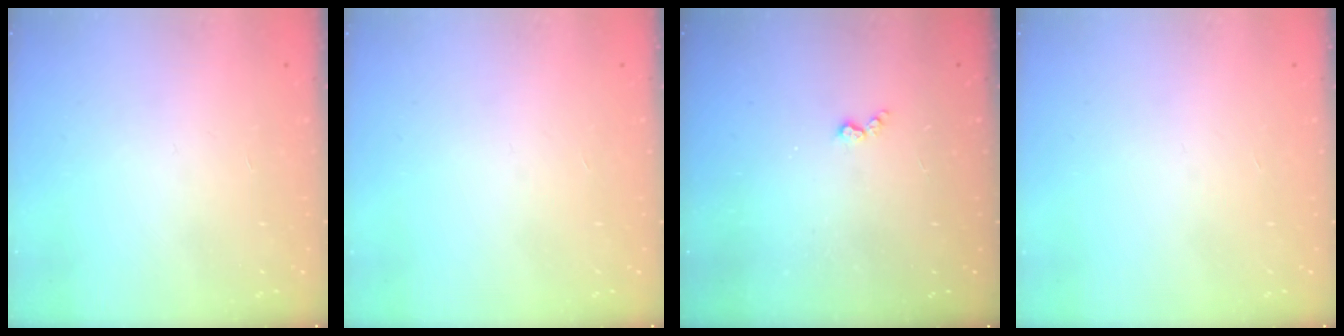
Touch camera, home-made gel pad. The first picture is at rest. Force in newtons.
{"total": 0.0}
{"total": 2.9, "press": 2.9, "slide": 0.5}
{"total": 0.0}